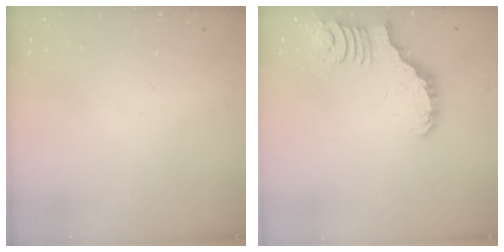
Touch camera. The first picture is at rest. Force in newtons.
{"total": 2.5, "press": 2.5, "slide": 0.5}